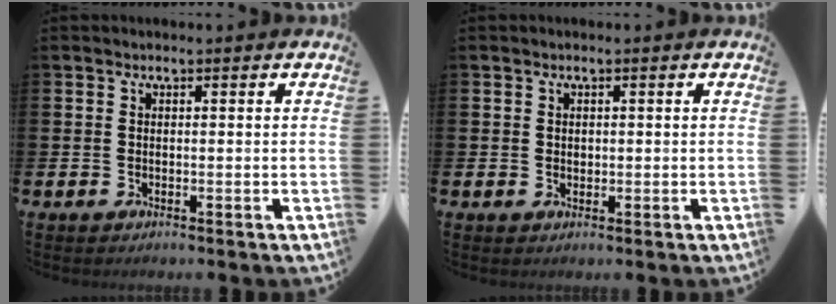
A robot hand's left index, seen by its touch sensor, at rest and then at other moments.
{"total": 0.8, "force": [0.5, 0.6, 0.3], "torque": [0.007, 0.000, 0.006]}